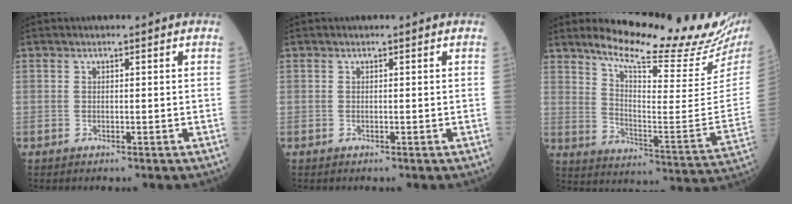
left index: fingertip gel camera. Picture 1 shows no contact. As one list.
[{"total": 0.0}, {"total": 21.8, "force": [19.3, 1.4, 9.9], "torque": [-0.160, -0.089, 0.259]}]